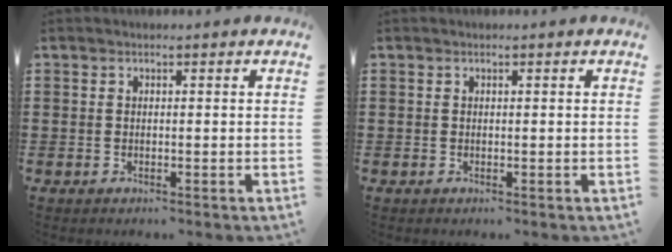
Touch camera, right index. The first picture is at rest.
{"total": 0.0}